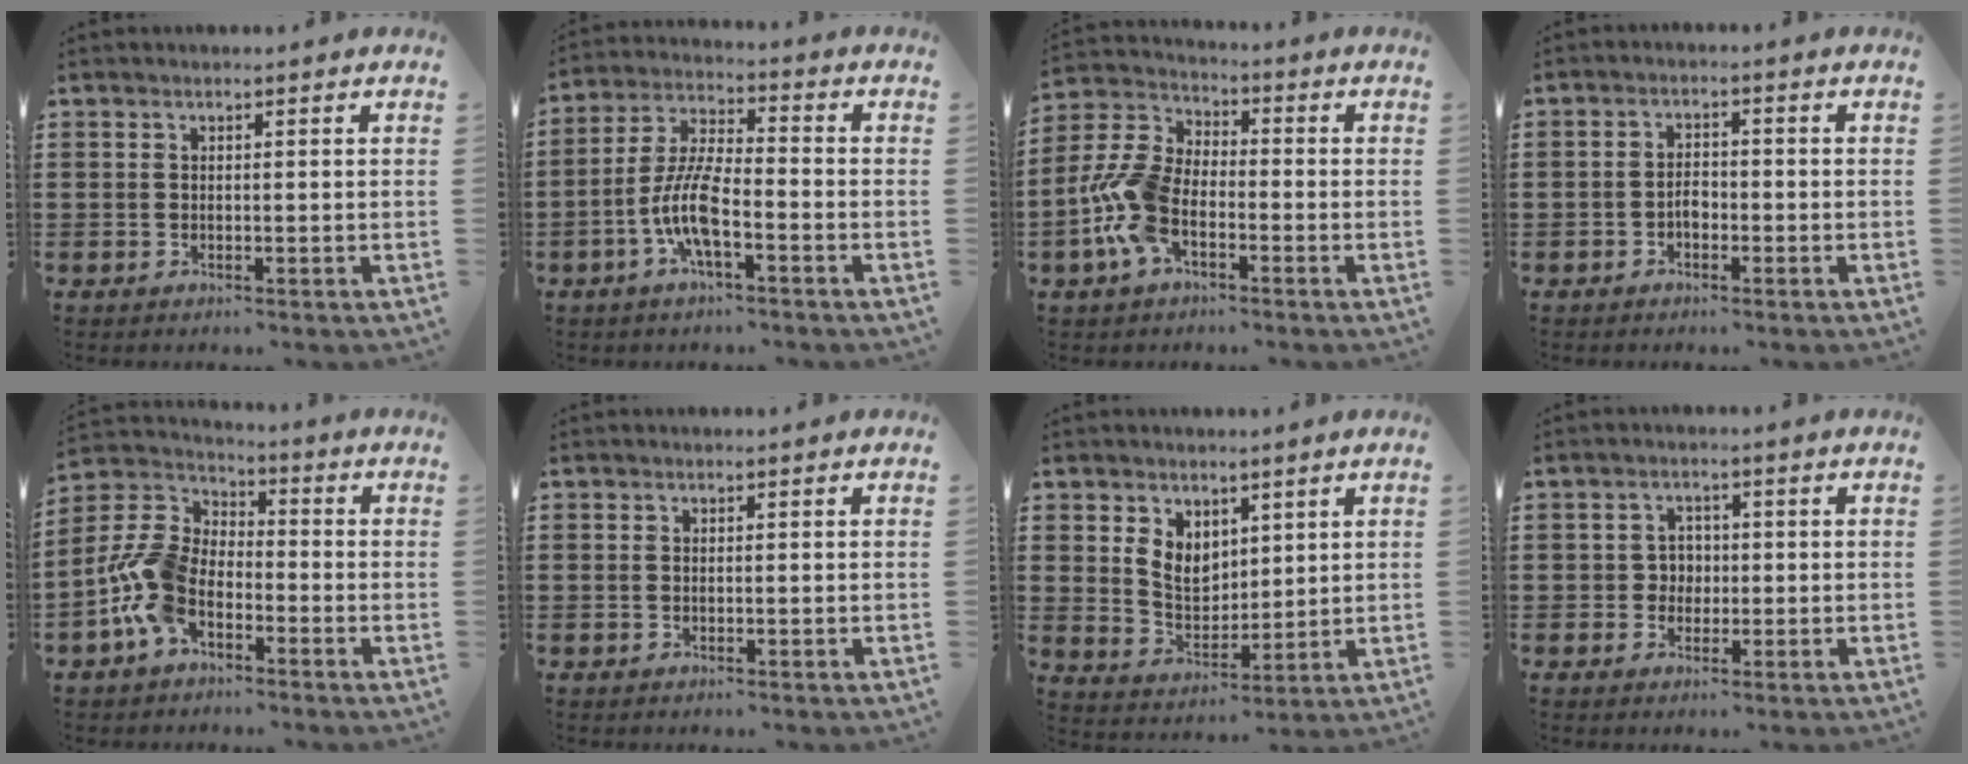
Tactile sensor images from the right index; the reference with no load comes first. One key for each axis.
{"total": 8.2, "fx": -3.3, "fy": 2.3, "fz": 7.2, "tx": -0.170, "ty": -0.010, "tz": -0.069}
{"total": 9.0, "fx": -3.4, "fy": 4.7, "fz": 6.8, "tx": -0.189, "ty": -0.008, "tz": -0.073}
{"total": 1.8, "fx": -0.9, "fy": 1.2, "fz": 1.0, "tx": -0.019, "ty": 0.005, "tz": -0.018}
{"total": 9.2, "fx": -3.9, "fy": 5.3, "fz": 6.4, "tx": -0.190, "ty": -0.011, "tz": -0.089}
{"total": 0.0}
{"total": 5.6, "fx": 2.8, "fy": 4.1, "fz": 2.6, "tx": -0.059, "ty": 0.004, "tz": 0.051}
{"total": 2.3, "fx": -0.2, "fy": 2.0, "fz": 1.0, "tx": -0.026, "ty": 0.007, "tz": -0.007}